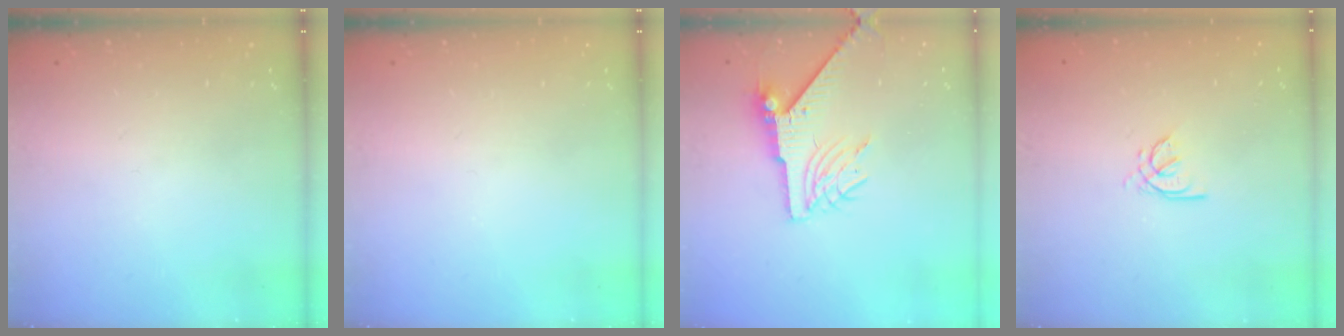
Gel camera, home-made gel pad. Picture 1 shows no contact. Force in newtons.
{"total": 0.0}
{"total": 7.7, "press": 7.7, "slide": 0.6}
{"total": 2.1, "press": 2.0, "slide": 0.6}